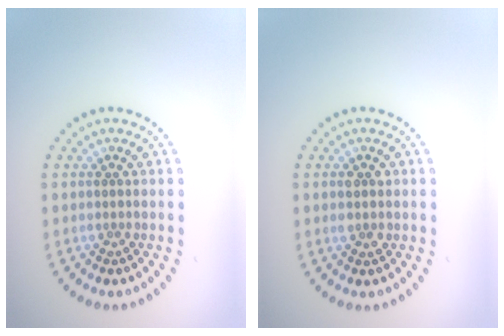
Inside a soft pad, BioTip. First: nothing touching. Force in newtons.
{"total": 1.2, "press": 1.2, "slide": 0.2}